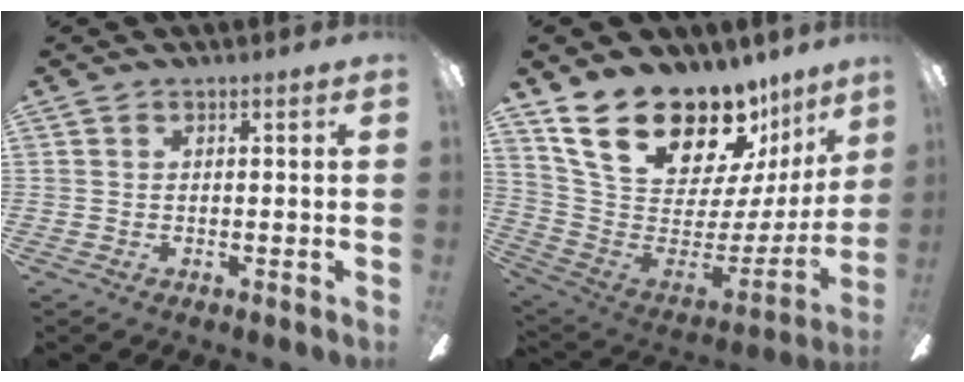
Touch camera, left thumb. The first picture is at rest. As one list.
[{"total": 23.6, "force": [18.2, 10.1, 11.2], "torque": [-0.181, -0.132, 0.336]}]